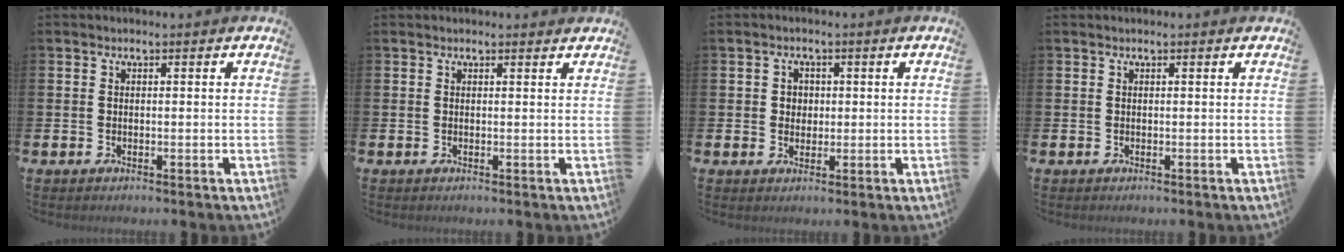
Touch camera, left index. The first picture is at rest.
{"total": 0.5, "force": [0.5, 0.0, 0.2], "torque": [0.002, -0.002, 0.007]}
{"total": 2.2, "force": [0.6, 2.1, 0.5], "torque": [0.000, 0.006, 0.004]}
{"total": 0.0}